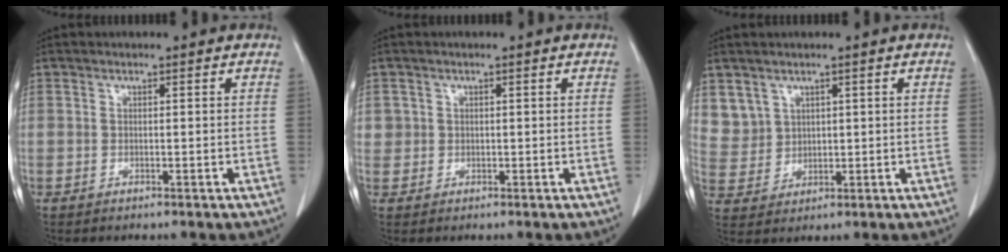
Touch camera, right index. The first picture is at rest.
{"total": 1.6, "force": [0.4, 1.5, 0.1], "torque": [0.013, 0.004, 0.003]}
{"total": 5.7, "force": [3.2, 4.7, 0.3], "torque": [-0.009, 0.005, 0.078]}